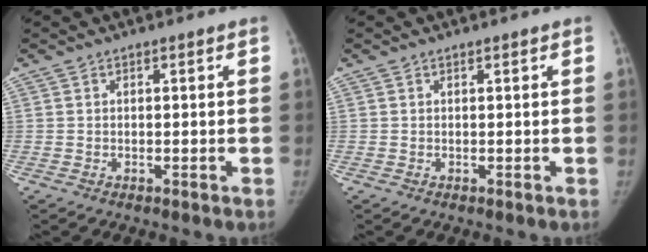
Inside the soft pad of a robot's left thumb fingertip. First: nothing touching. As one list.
[{"total": 0.0}]